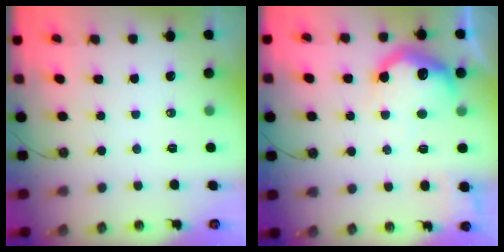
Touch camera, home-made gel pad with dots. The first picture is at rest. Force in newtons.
{"total": 17.5, "press": 17.4, "slide": 1.5}